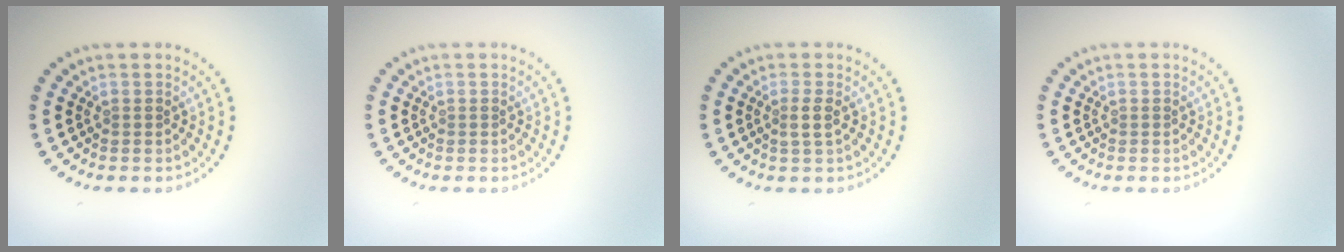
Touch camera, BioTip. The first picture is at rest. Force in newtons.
{"total": 0.0}
{"total": 1.4, "press": 1.1, "slide": 0.8}
{"total": 0.0}